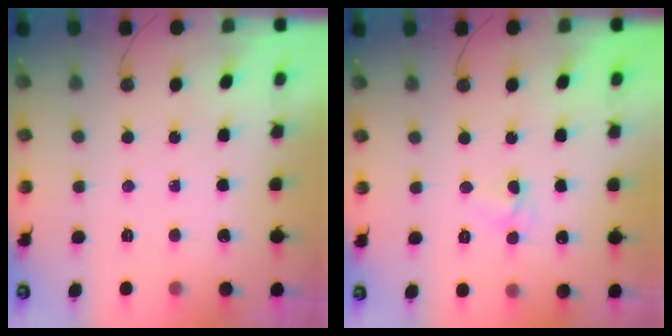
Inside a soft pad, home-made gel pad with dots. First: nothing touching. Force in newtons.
{"total": 4.7, "press": 4.7, "slide": 0.5}